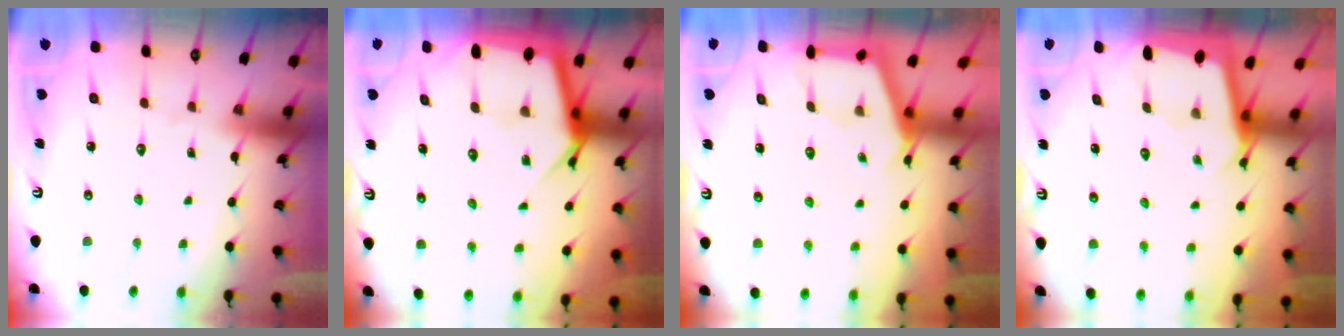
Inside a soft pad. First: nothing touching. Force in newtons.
{"total": 8.8, "press": 8.8, "slide": 0.7}
{"total": 2.9, "press": 2.9, "slide": 0.3}
{"total": 2.3, "press": 2.3, "slide": 0.1}